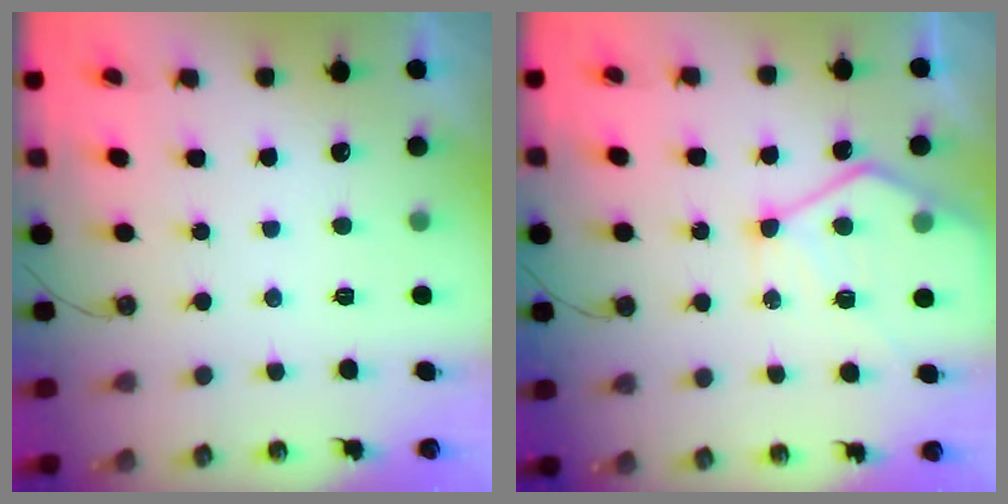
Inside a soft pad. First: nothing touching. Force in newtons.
{"total": 12.9, "press": 12.8, "slide": 1.3}